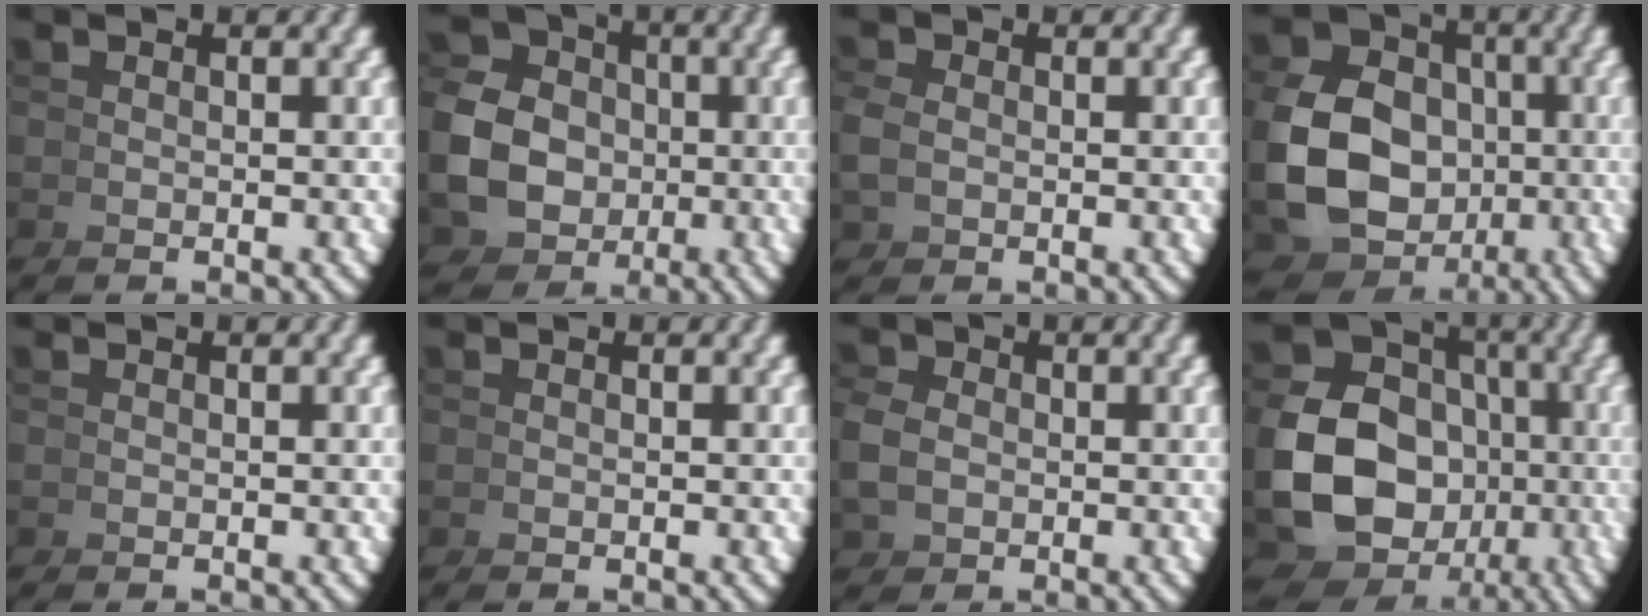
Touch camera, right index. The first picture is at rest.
{"total": 12.0, "force": [-1.0, 10.9, 5.0], "torque": [-0.113, -0.045, -0.012]}
{"total": 0.7, "force": [0.2, 0.5, 0.5], "torque": [-0.009, -0.002, 0.007]}
{"total": 12.5, "force": [-1.7, 10.8, 6.2], "torque": [-0.137, -0.056, -0.011]}
{"total": 0.0}
{"total": 0.0}
{"total": 1.9, "force": [-0.1, 1.7, 0.9], "torque": [-0.019, -0.006, 0.006]}
{"total": 16.5, "force": [-1.2, 14.2, 8.3], "torque": [-0.185, -0.058, -0.015]}